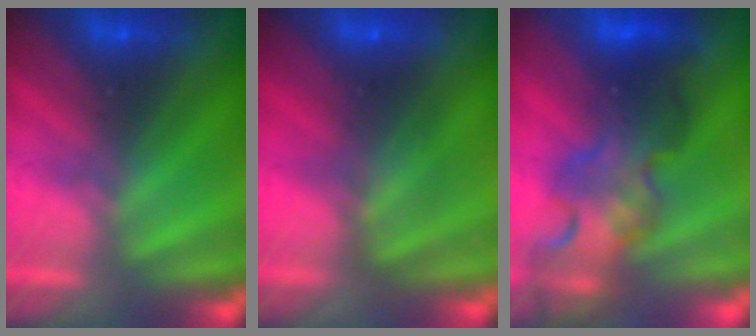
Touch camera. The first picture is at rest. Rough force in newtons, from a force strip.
{"total": 2.5}
{"total": 4.5}